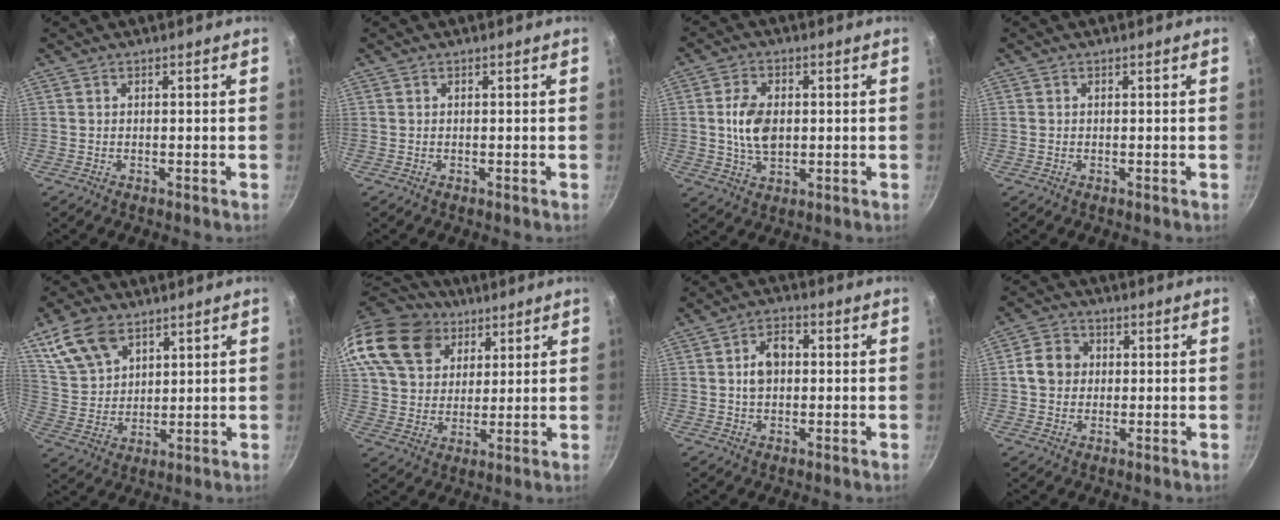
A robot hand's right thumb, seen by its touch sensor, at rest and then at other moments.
{"total": 0.0}
{"total": 8.3, "force": [0.4, 5.3, 6.4], "torque": [-0.108, -0.001, 0.007]}
{"total": 0.6, "force": [-0.1, 0.5, 0.2], "torque": [-0.005, 0.002, -0.001]}
{"total": 11.2, "force": [6.6, 6.8, 5.9], "torque": [-0.100, -0.018, 0.141]}
{"total": 20.5, "force": [12.3, 14.1, 8.2], "torque": [-0.157, -0.006, 0.233]}
{"total": 5.9, "force": [0.4, 4.1, 4.3], "torque": [-0.048, 0.014, 0.003]}
{"total": 6.4, "force": [0.6, 5.6, 3.0], "torque": [-0.031, 0.009, -0.002]}